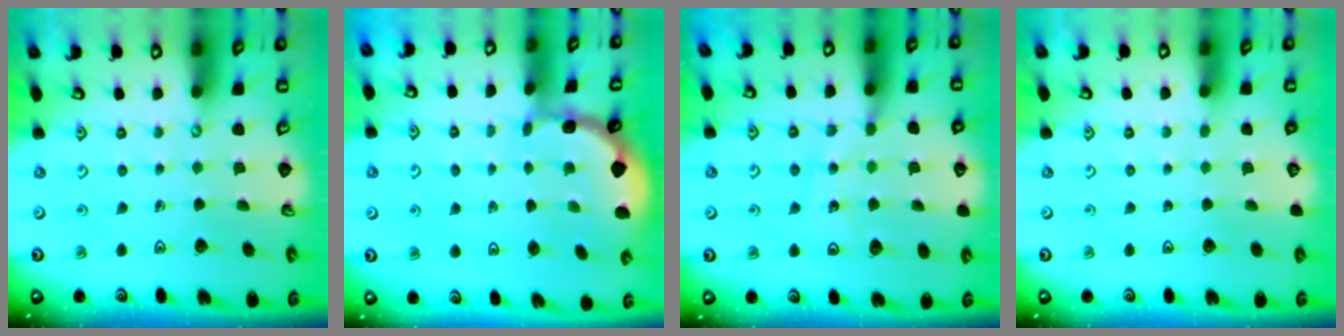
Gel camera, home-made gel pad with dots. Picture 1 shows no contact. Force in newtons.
{"total": 1.5, "press": 1.5, "slide": 0.2}
{"total": 12.2, "press": 11.7, "slide": 3.6}
{"total": 0.0}